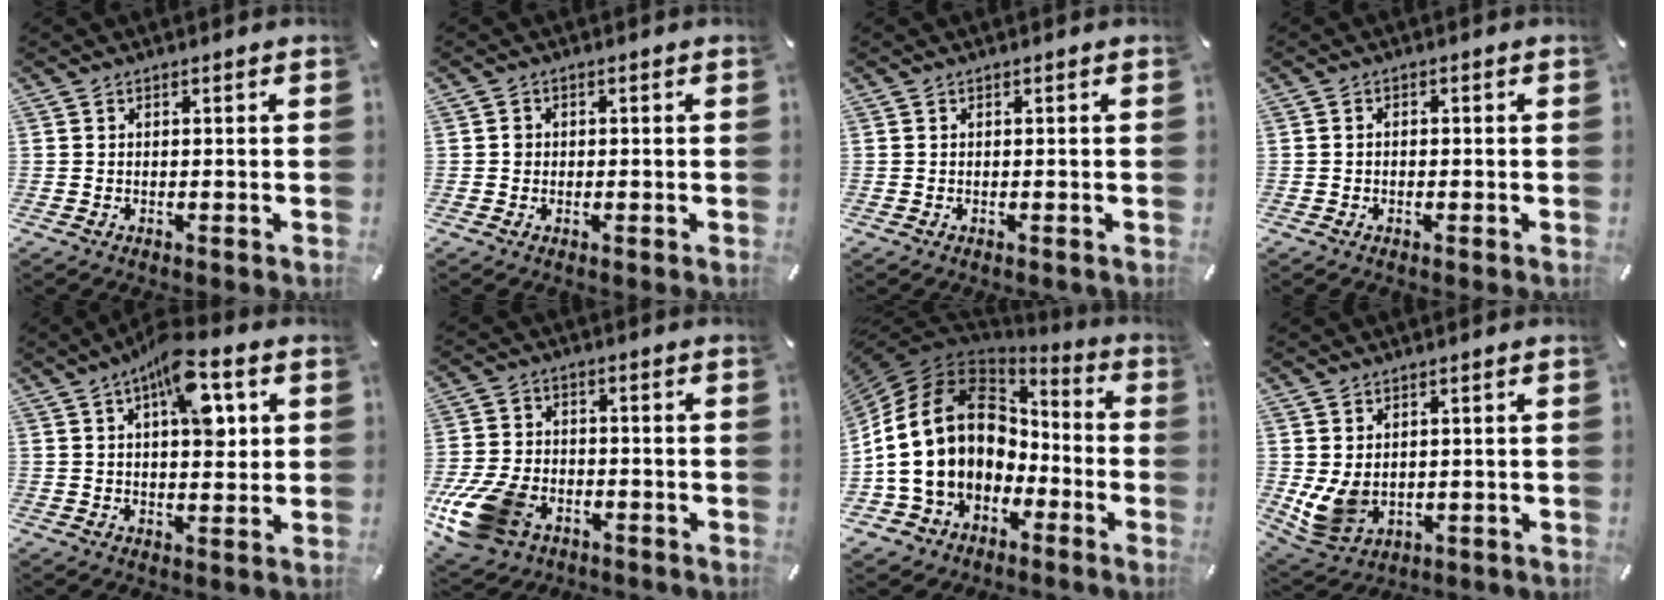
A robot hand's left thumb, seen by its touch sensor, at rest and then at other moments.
{"total": 1.5, "force": [-0.2, 1.4, 0.5], "torque": [-0.003, 0.003, -0.008]}
{"total": 0.0}
{"total": 1.2, "force": [-0.5, 1.0, 0.5], "torque": [-0.011, 0.005, -0.013]}
{"total": 12.4, "force": [5.0, 5.7, 9.9], "torque": [-0.137, -0.016, 0.080]}
{"total": 14.8, "force": [-6.5, 9.9, 8.9], "torque": [-0.192, 0.032, -0.113]}
{"total": 18.5, "force": [0.7, 14.6, 11.2], "torque": [-0.251, 0.001, 0.015]}
{"total": 7.0, "force": [1.3, 5.9, 3.6], "torque": [-0.094, -0.012, 0.026]}